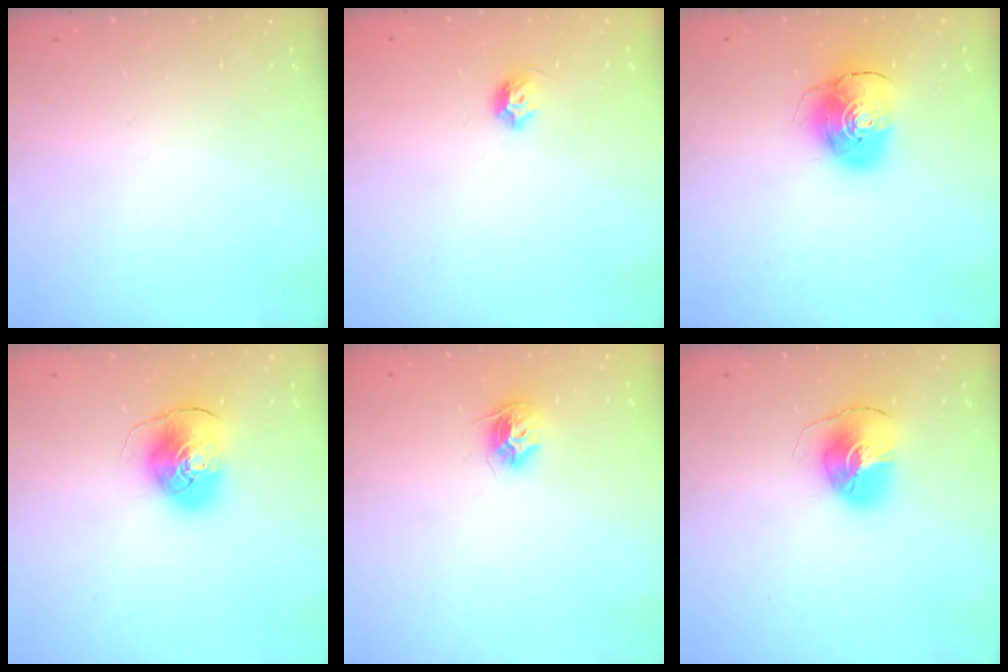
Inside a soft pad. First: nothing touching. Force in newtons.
{"total": 5.7, "press": 5.6, "slide": 1.0}
{"total": 9.9, "press": 9.8, "slide": 1.4}
{"total": 9.7, "press": 9.6, "slide": 1.3}
{"total": 9.6, "press": 9.6, "slide": 0.6}
{"total": 8.3, "press": 8.2, "slide": 0.9}